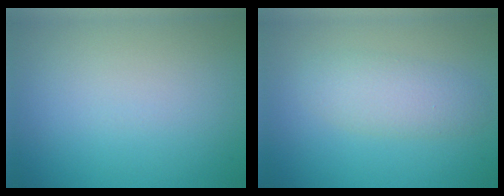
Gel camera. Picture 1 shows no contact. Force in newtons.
{"total": 3.2, "press": 3.2, "slide": 0.2}